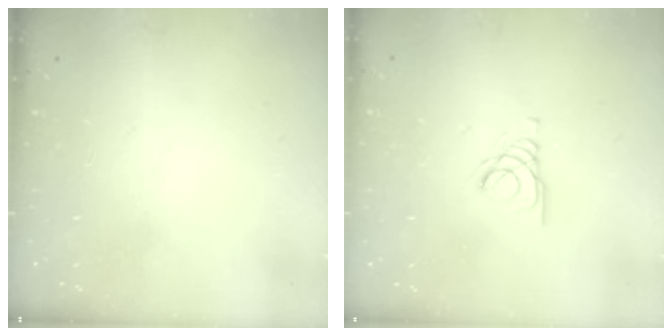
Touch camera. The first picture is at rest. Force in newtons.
{"total": 1.6, "press": 1.6, "slide": 0.2}